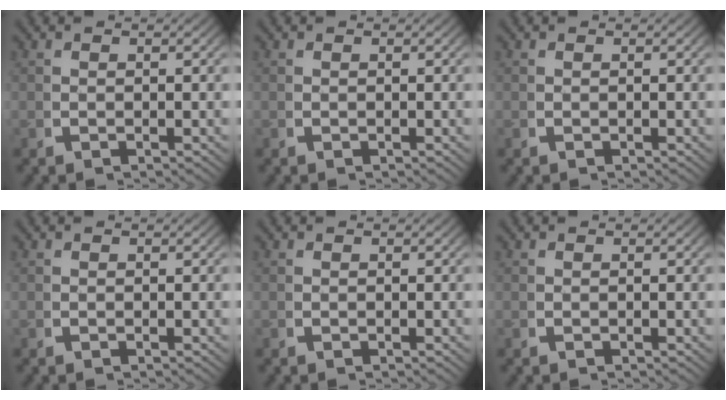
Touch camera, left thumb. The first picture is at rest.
{"total": 0.0}
{"total": 0.0}
{"total": 0.0}
{"total": 0.6, "force": [0.3, -0.5, -0.2], "torque": [0.006, -0.001, 0.007]}
{"total": 0.0}